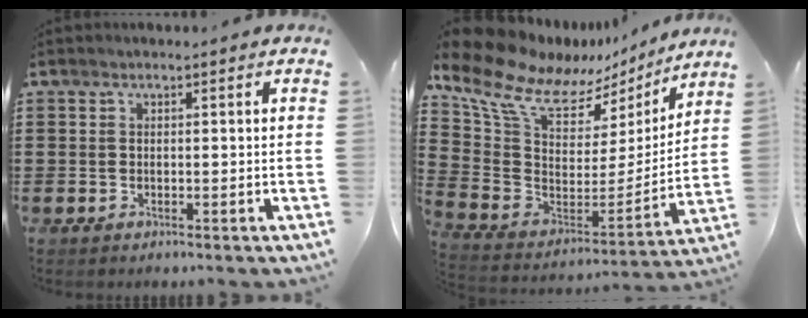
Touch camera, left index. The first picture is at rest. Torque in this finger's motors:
{"motor_torque": [2.14, 0.00, 1.05, 0.21]}